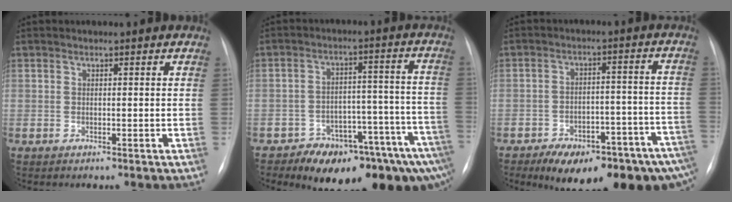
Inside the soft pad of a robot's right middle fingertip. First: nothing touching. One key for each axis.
{"total": 16.9, "fx": -12.0, "fy": 5.3, "fz": 10.6, "tx": -0.060, "ty": 0.054, "tz": -0.157}
{"total": 19.1, "fx": -13.1, "fy": 6.2, "fz": 12.5, "tx": -0.129, "ty": 0.033, "tz": -0.178}